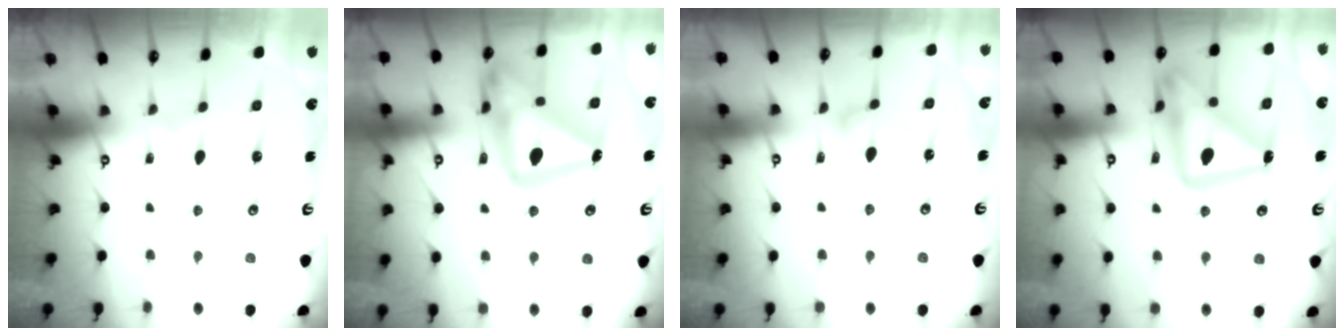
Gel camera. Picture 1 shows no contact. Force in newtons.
{"total": 22.3, "press": 22.2, "slide": 1.8}
{"total": 8.1, "press": 8.1, "slide": 0.5}
{"total": 17.7, "press": 17.6, "slide": 1.3}